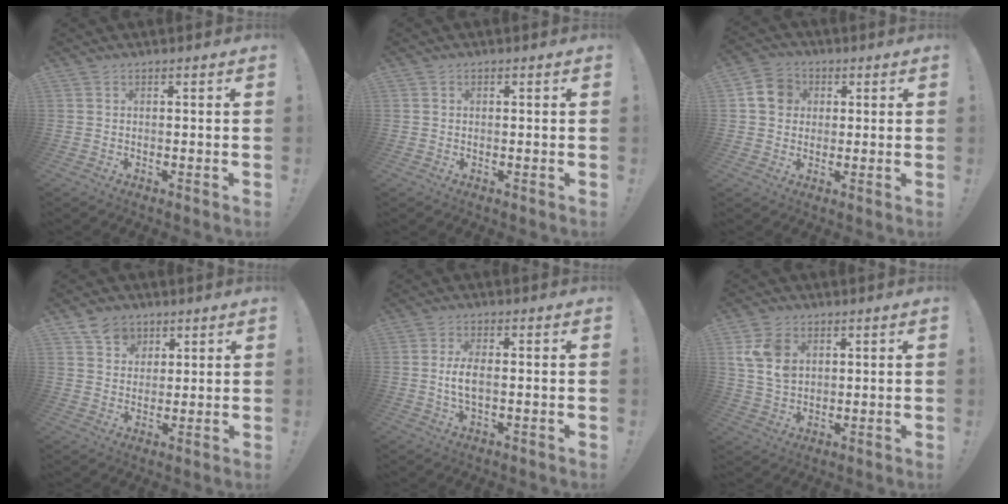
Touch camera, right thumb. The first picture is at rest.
{"total": 0.5, "force": [0.0, 0.5, 0.1], "torque": [-0.003, 0.003, 0.001]}
{"total": 8.6, "force": [2.2, 7.6, 3.5], "torque": [-0.050, 0.006, 0.047]}
{"total": 7.7, "force": [4.5, 6.0, 1.7], "torque": [-0.022, -0.025, 0.087]}
{"total": 5.2, "force": [-0.3, 2.0, 4.8], "torque": [-0.098, -0.006, -0.010]}
{"total": 10.0, "force": [3.5, 7.4, 5.7], "torque": [-0.101, -0.005, 0.068]}